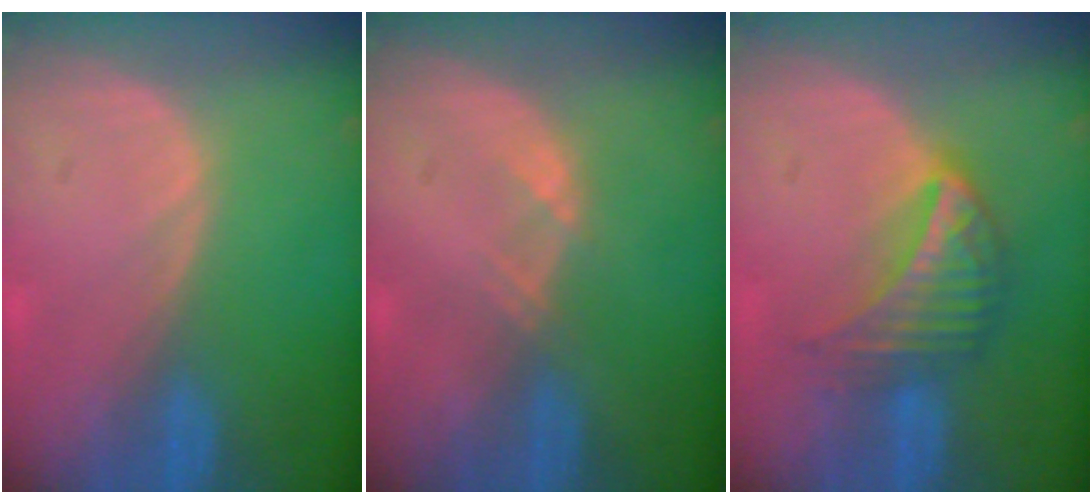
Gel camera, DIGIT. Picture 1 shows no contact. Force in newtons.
{"total": 1.1, "press": 1.0, "slide": 0.2}
{"total": 7.4, "press": 6.5, "slide": 3.6}